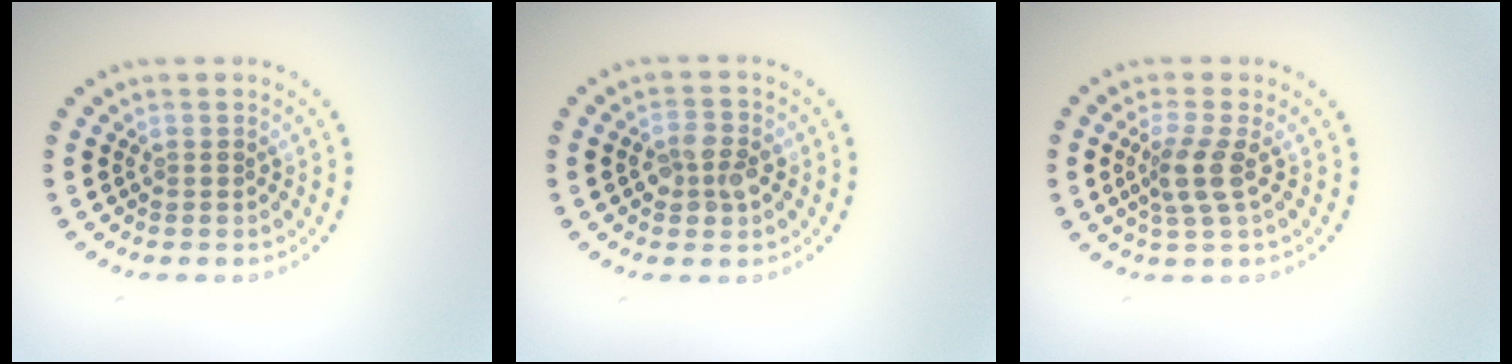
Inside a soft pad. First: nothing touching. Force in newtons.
{"total": 2.6, "press": 2.5, "slide": 0.7}
{"total": 2.6, "press": 2.0, "slide": 1.7}